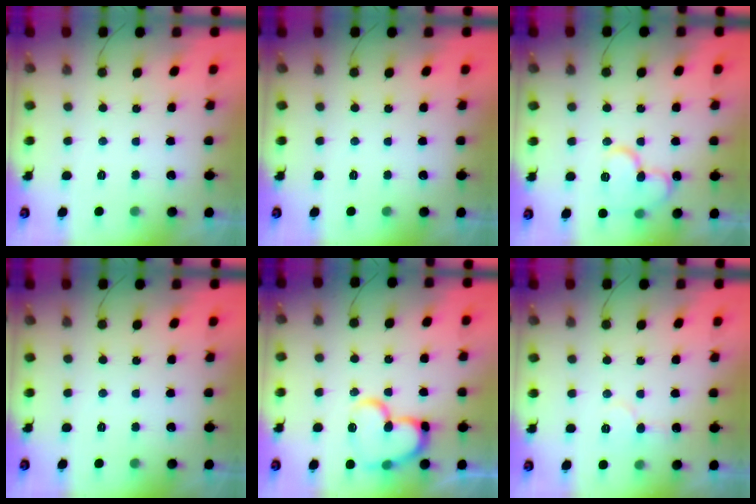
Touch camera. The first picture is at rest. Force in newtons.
{"total": 0.0}
{"total": 12.2, "press": 12.1, "slide": 1.7}
{"total": 0.0}
{"total": 15.8, "press": 15.6, "slide": 1.9}
{"total": 6.5, "press": 6.5, "slide": 0.4}